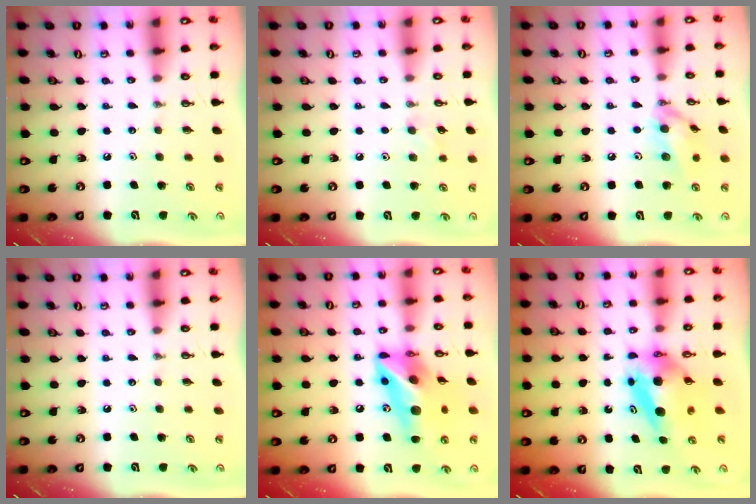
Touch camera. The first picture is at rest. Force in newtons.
{"total": 6.6, "press": 6.2, "slide": 2.2}
{"total": 11.6, "press": 11.5, "slide": 1.4}
{"total": 0.0}
{"total": 17.6, "press": 17.4, "slide": 2.9}
{"total": 6.8, "press": 6.7, "slide": 1.0}